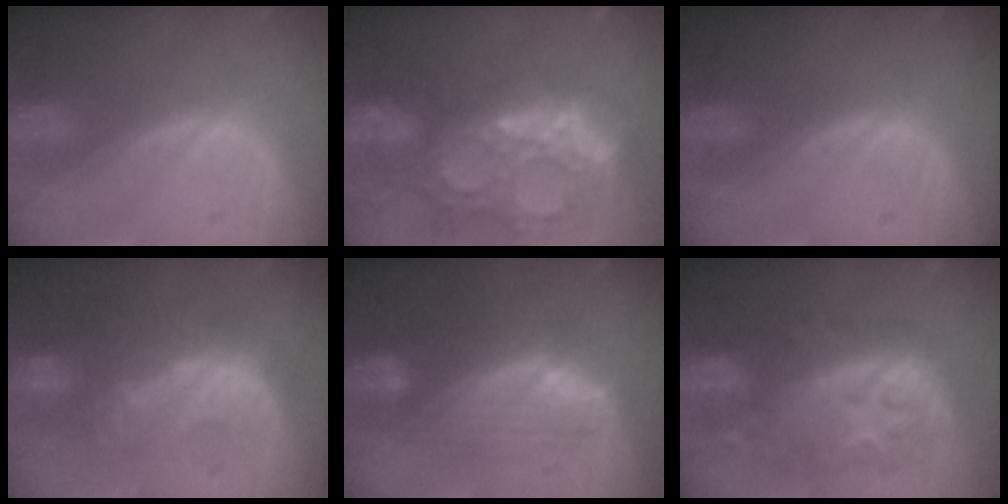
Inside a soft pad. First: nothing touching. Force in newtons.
{"total": 14.9, "press": 12.3, "slide": 8.4}
{"total": 0.0}
{"total": 9.4, "press": 8.9, "slide": 2.9}
{"total": 7.6, "press": 7.4, "slide": 1.5}
{"total": 9.9, "press": 9.9, "slide": 0.5}